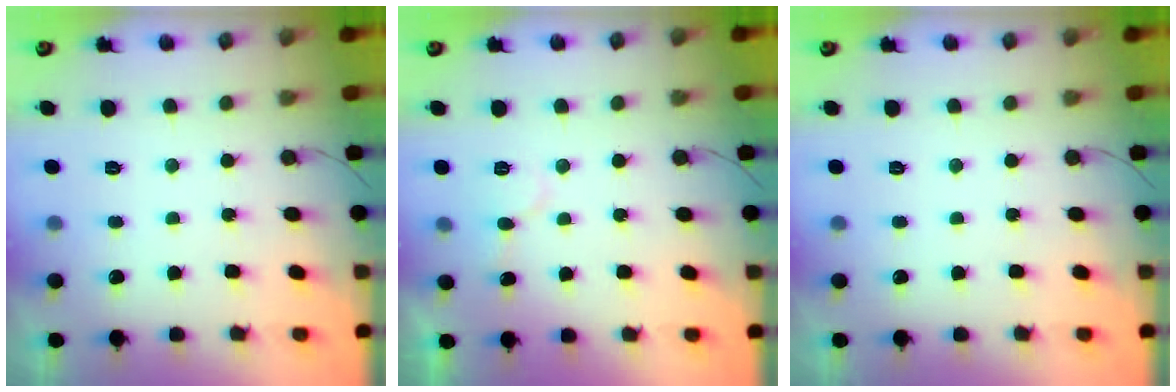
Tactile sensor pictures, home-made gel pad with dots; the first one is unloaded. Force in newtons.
{"total": 5.5, "press": 5.5, "slide": 0.5}
{"total": 0.0}